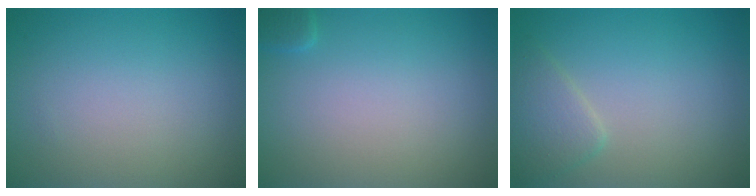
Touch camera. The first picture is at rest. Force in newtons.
{"total": 0.8, "press": 0.8, "slide": 0.1}
{"total": 2.3, "press": 2.3, "slide": 0.0}